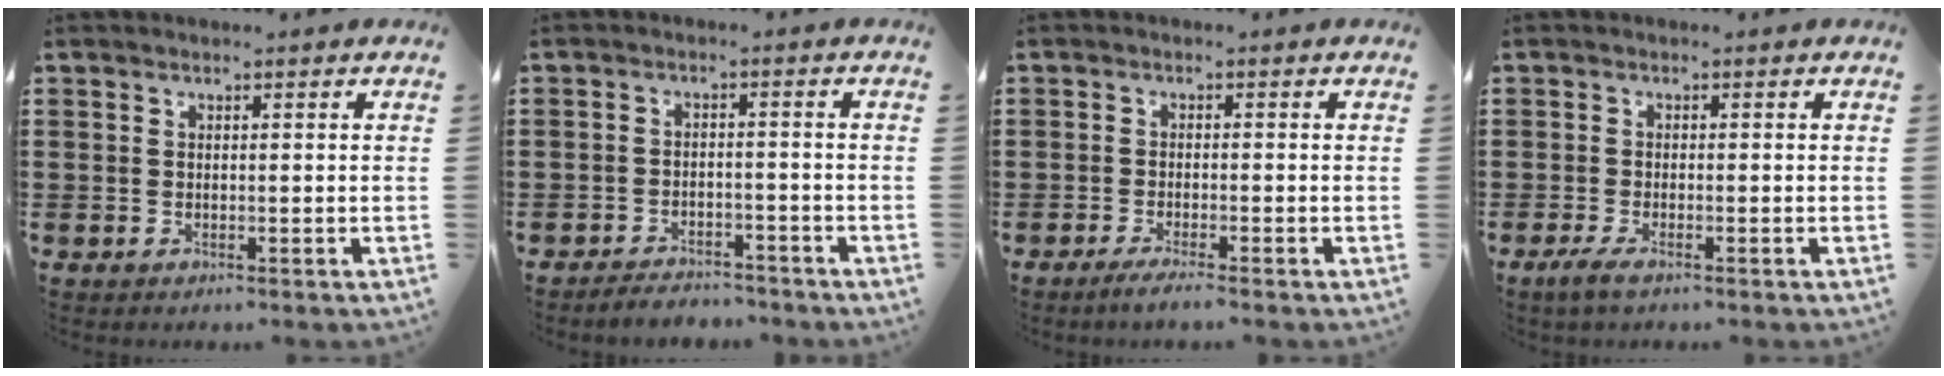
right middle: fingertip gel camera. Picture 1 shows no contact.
{"total": 2.8, "force": [-2.8, 0.3, 0.0], "torque": [-0.006, 0.000, -0.061]}
{"total": 1.6, "force": [-1.2, -0.2, 0.9], "torque": [-0.015, -0.002, -0.022]}
{"total": 1.6, "force": [-0.9, 0.2, 1.3], "torque": [-0.022, -0.003, -0.016]}